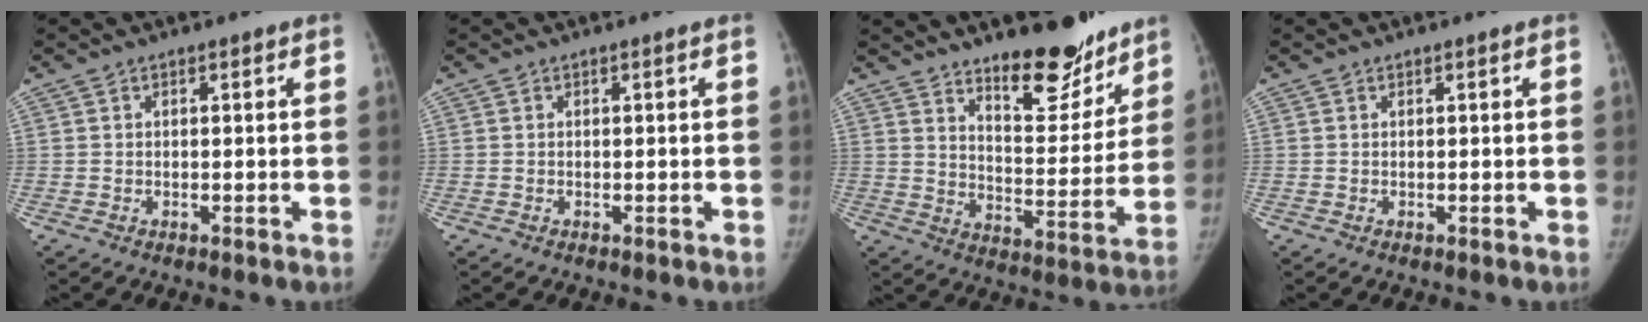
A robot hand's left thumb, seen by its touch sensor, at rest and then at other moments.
{"total": 0.0}
{"total": 15.3, "force": [11.6, 5.6, 8.3], "torque": [-0.069, -0.096, 0.179]}
{"total": 0.0}